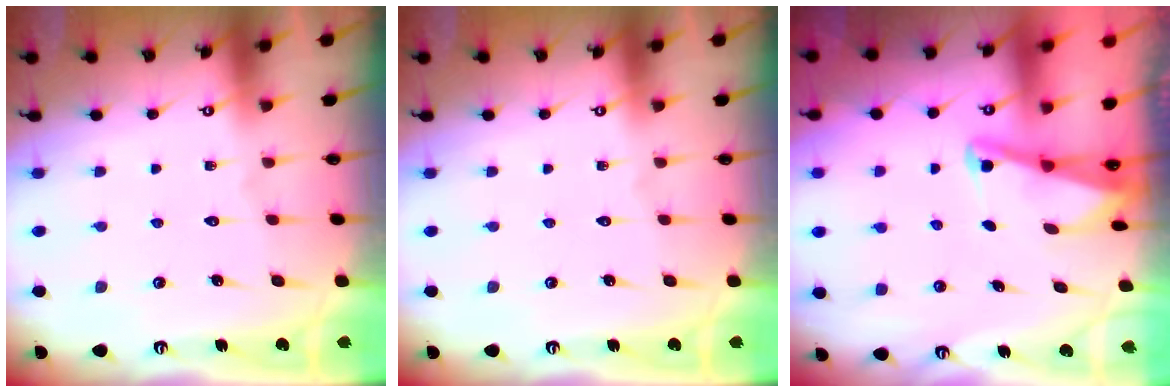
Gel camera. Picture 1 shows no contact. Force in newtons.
{"total": 0.0}
{"total": 2.0, "press": 2.0, "slide": 0.4}